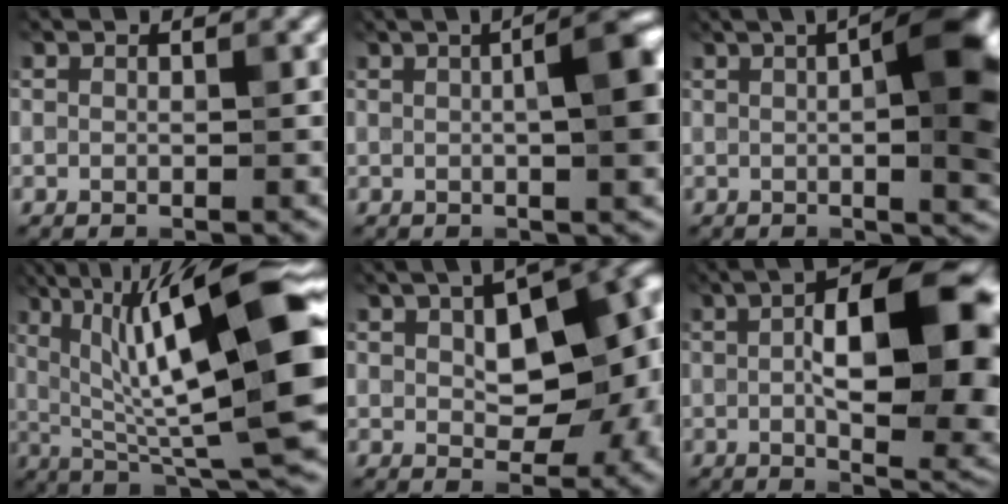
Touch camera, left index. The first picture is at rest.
{"total": 5.1, "force": [0.6, 0.8, 5.0], "torque": [-0.077, 0.014, 0.008]}
{"total": 8.6, "force": [1.3, 1.9, 8.3], "torque": [-0.119, 0.010, 0.019]}
{"total": 15.0, "force": [3.1, 2.9, 14.3], "torque": [-0.223, 0.013, 0.053]}
{"total": 12.7, "force": [1.1, 7.0, 10.5], "torque": [-0.124, 0.012, 0.030]}
{"total": 14.1, "force": [1.6, 5.3, 13.0], "torque": [-0.175, 0.021, 0.022]}